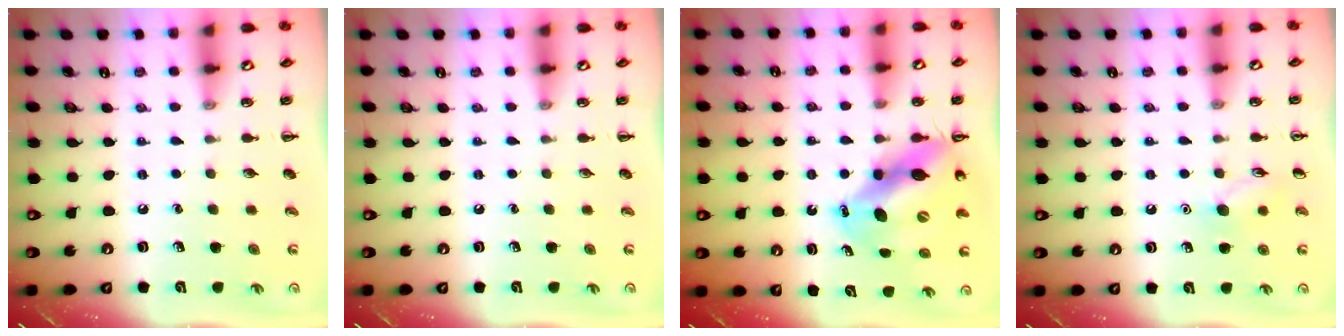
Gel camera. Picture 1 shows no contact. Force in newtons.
{"total": 0.0}
{"total": 10.4, "press": 10.1, "slide": 2.6}
{"total": 7.5, "press": 7.4, "slide": 1.0}